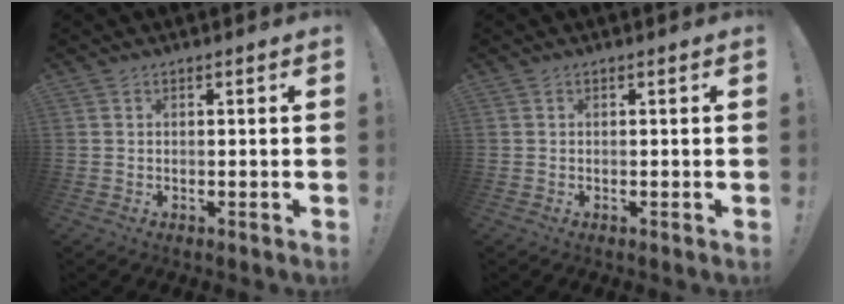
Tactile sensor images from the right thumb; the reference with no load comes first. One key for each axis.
{"total": 0.0}